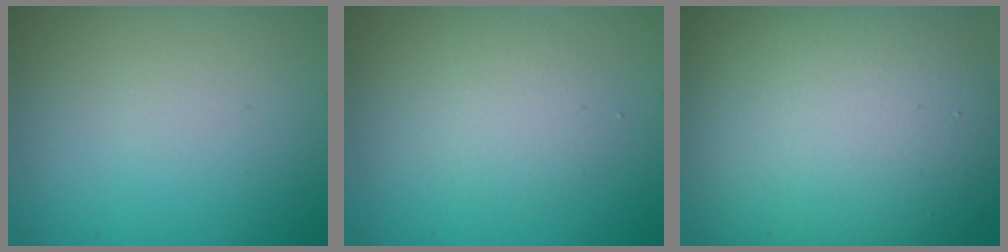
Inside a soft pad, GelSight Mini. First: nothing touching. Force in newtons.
{"total": 2.2, "press": 2.1, "slide": 0.2}
{"total": 14.2, "press": 14.2, "slide": 0.1}